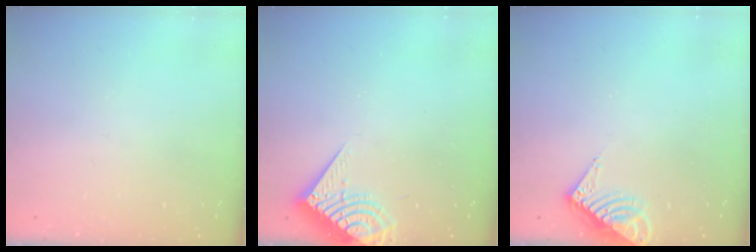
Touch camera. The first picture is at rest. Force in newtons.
{"total": 9.1, "press": 9.0, "slide": 0.8}
{"total": 8.8, "press": 8.8, "slide": 0.3}